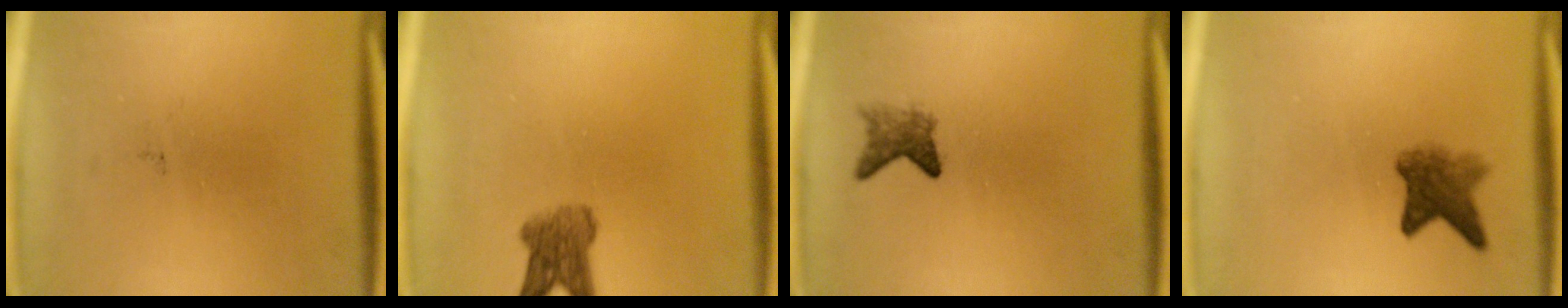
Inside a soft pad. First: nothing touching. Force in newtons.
{"total": 4.7}
{"total": 2.5}
{"total": 4.3}